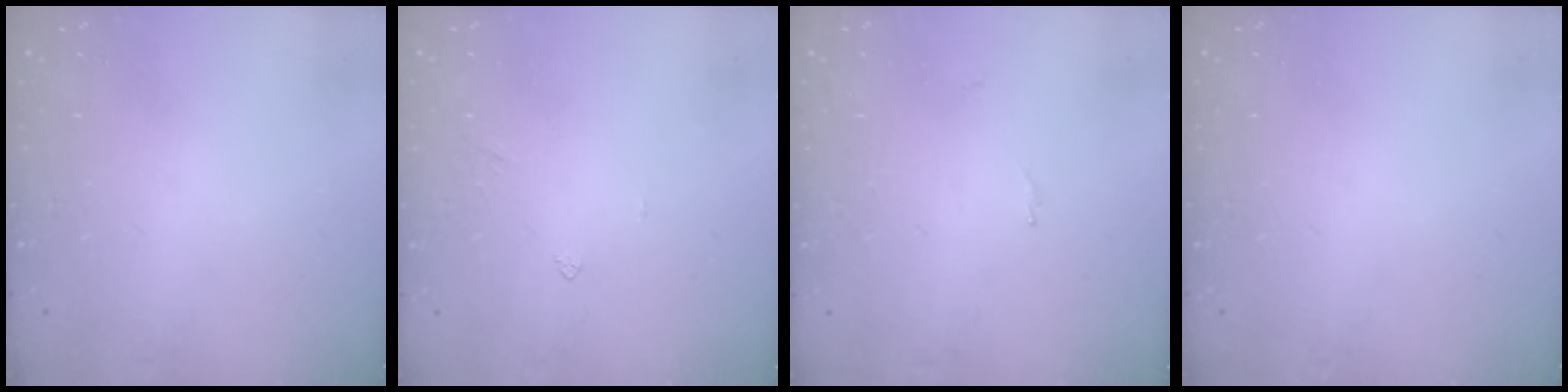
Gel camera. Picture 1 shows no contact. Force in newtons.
{"total": 1.9, "press": 1.8, "slide": 0.4}
{"total": 0.8, "press": 0.8, "slide": 0.3}
{"total": 0.0}